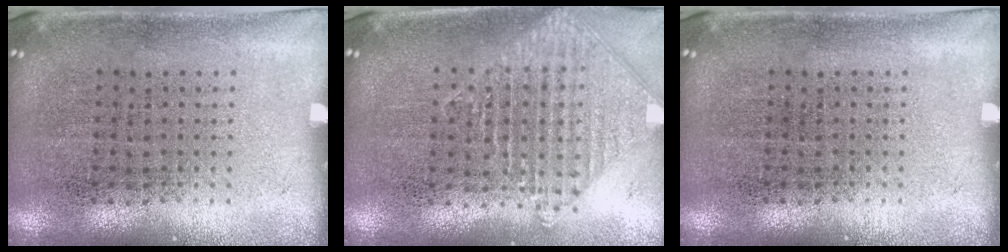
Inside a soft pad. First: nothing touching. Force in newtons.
{"total": 1.0, "press": 1.0, "slide": 0.2}
{"total": 0.0}